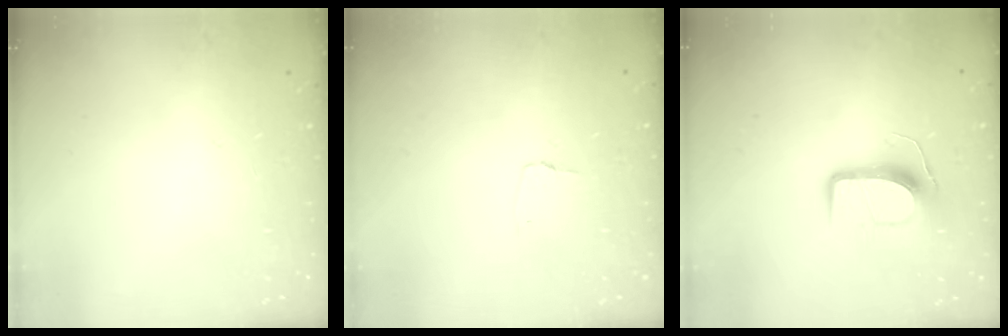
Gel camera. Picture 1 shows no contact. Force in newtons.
{"total": 2.7, "press": 2.7, "slide": 0.3}
{"total": 10.2, "press": 10.2, "slide": 0.0}